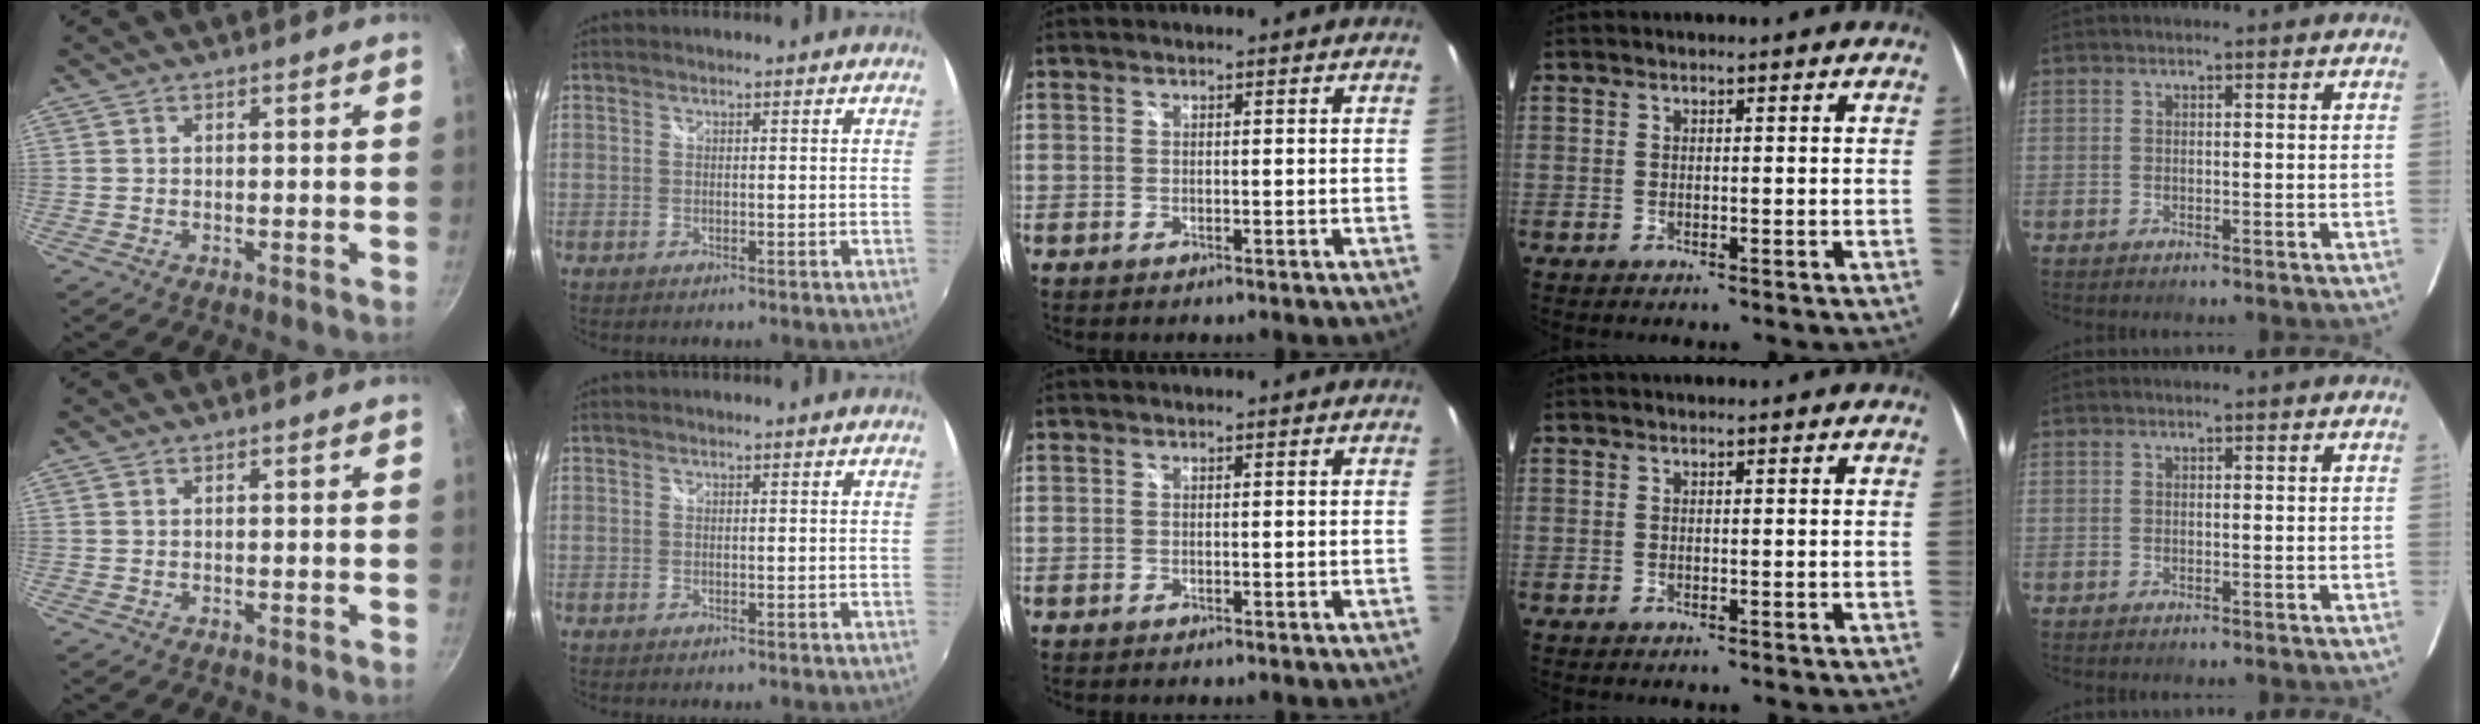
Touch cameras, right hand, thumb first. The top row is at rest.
{}